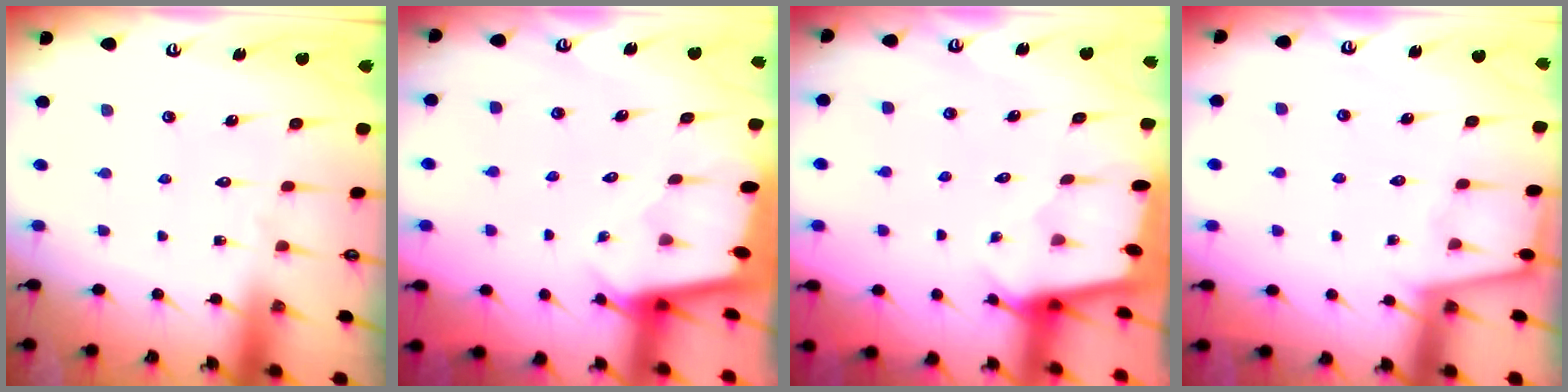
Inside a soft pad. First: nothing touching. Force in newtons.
{"total": 1.9, "press": 1.9, "slide": 0.1}
{"total": 1.6, "press": 1.6, "slide": 0.3}
{"total": 1.7, "press": 1.6, "slide": 0.3}